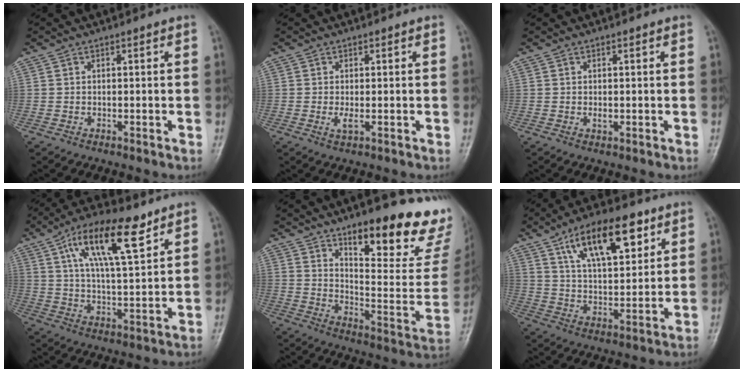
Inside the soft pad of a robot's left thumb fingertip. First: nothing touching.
{"total": 1.6, "force": [-0.1, 0.6, 1.5], "torque": [-0.032, -0.006, -0.001]}
{"total": 1.0, "force": [0.1, 0.7, 0.8], "torque": [-0.010, -0.002, 0.002]}
{"total": 15.7, "force": [8.1, 5.3, 12.3], "torque": [-0.191, -0.020, 0.142]}
{"total": 24.3, "force": [16.3, 7.4, 16.5], "torque": [-0.169, -0.103, 0.228]}
{"total": 16.5, "force": [8.8, 6.9, 12.1], "torque": [-0.167, -0.031, 0.151]}